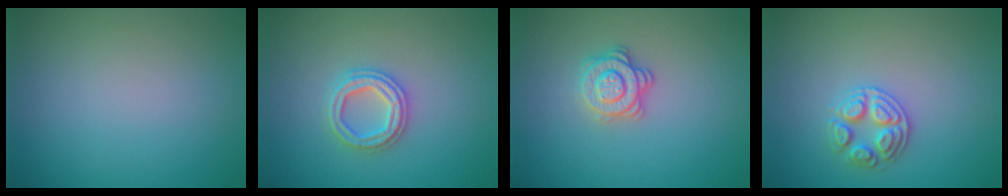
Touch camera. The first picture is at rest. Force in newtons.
{"total": 2.7, "press": 2.6, "slide": 0.7}
{"total": 2.8, "press": 2.6, "slide": 1.1}
{"total": 2.6, "press": 2.6, "slide": 0.4}